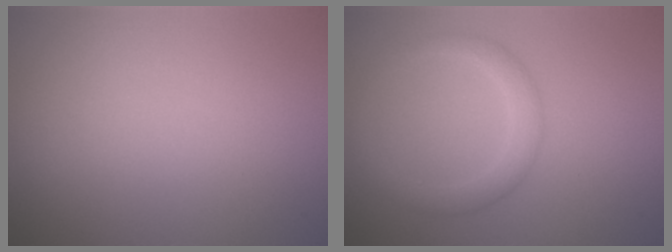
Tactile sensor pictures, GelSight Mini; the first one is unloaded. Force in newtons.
{"total": 2.4, "press": 2.4, "slide": 0.1}